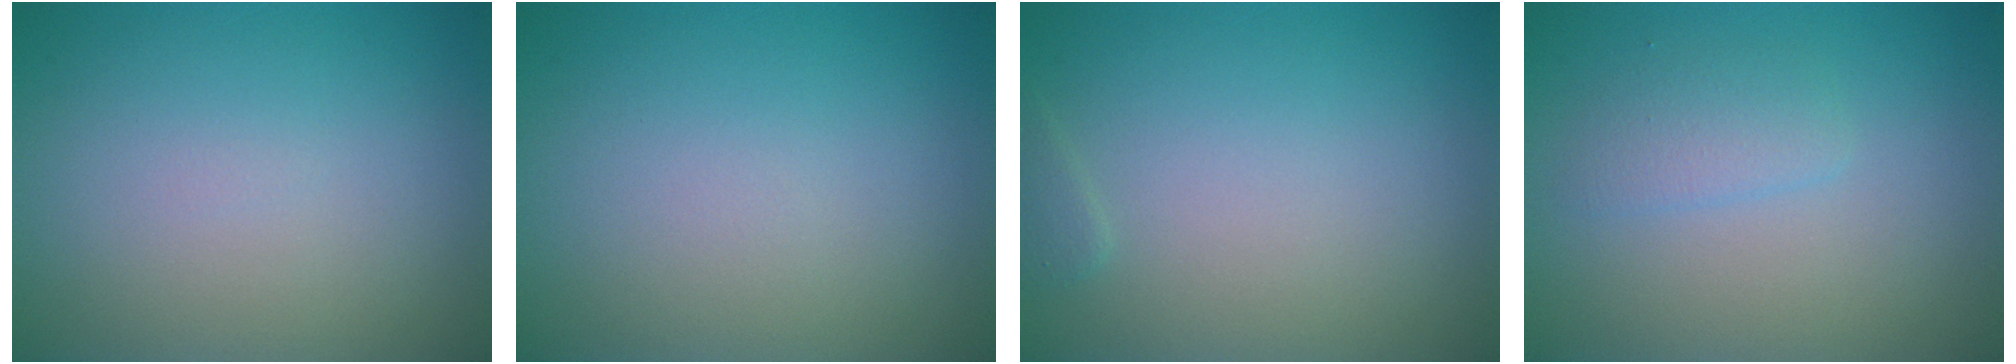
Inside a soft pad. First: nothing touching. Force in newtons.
{"total": 0.0}
{"total": 0.6, "press": 0.6, "slide": 0.1}
{"total": 1.5, "press": 1.5, "slide": 0.0}